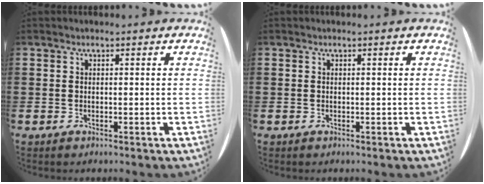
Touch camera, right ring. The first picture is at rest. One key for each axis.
{"total": 0.0}